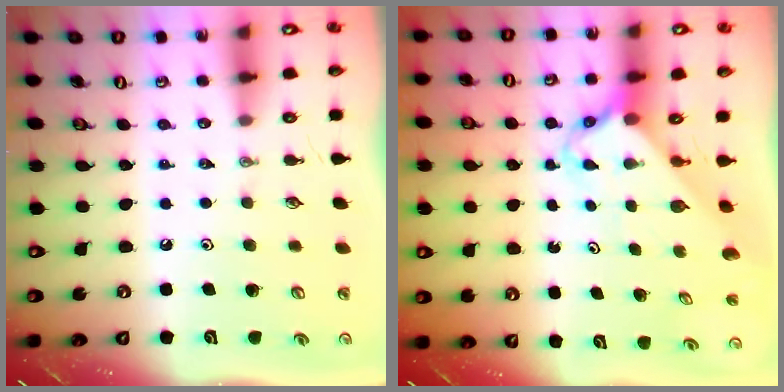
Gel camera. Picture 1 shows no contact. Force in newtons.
{"total": 2.4, "press": 2.4, "slide": 0.2}